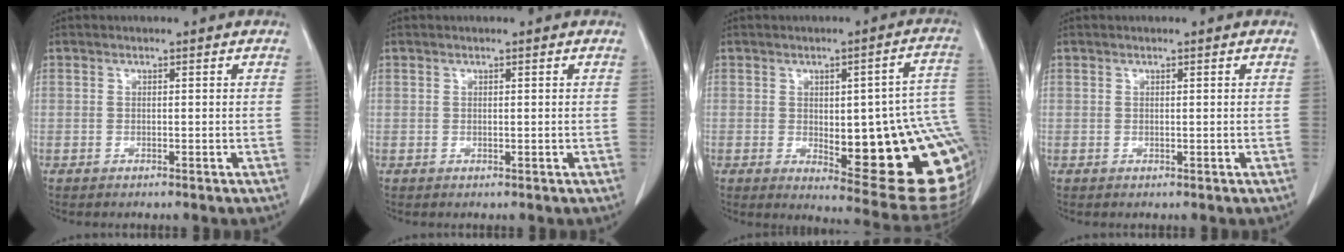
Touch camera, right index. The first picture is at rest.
{"total": 0.0}
{"total": 22.7, "force": [-2.3, 5.5, 21.9], "torque": [-0.192, 0.006, -0.009]}
{"total": 0.0}